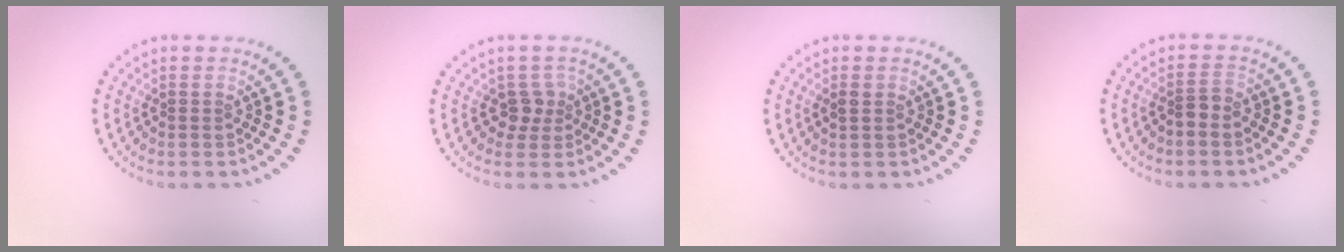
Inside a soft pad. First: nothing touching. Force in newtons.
{"total": 1.9, "press": 1.4, "slide": 1.2}
{"total": 0.8, "press": 0.8, "slide": 0.2}
{"total": 1.6, "press": 1.3, "slide": 0.9}